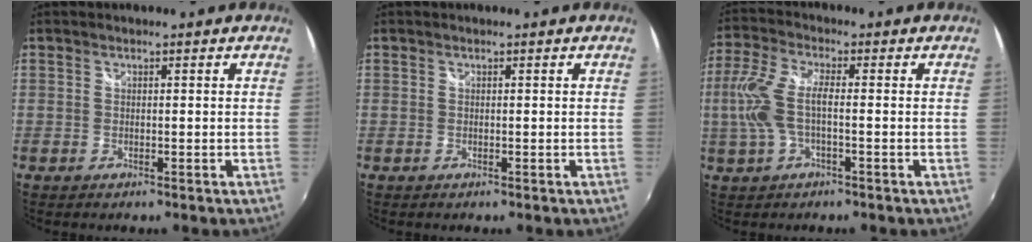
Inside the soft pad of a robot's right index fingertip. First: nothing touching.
{"total": 0.0}
{"total": 8.4, "force": [-1.0, 2.9, 7.8], "torque": [-0.175, 0.003, -0.017]}